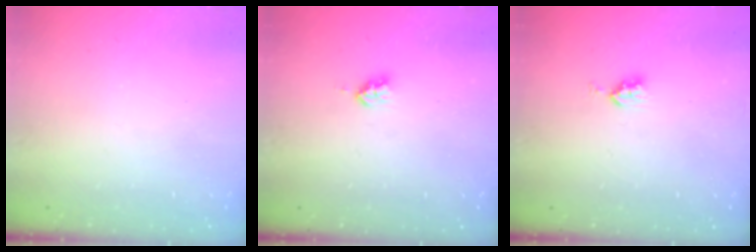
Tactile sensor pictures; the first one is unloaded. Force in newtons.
{"total": 2.8, "press": 2.8, "slide": 0.3}
{"total": 3.3, "press": 3.3, "slide": 0.6}